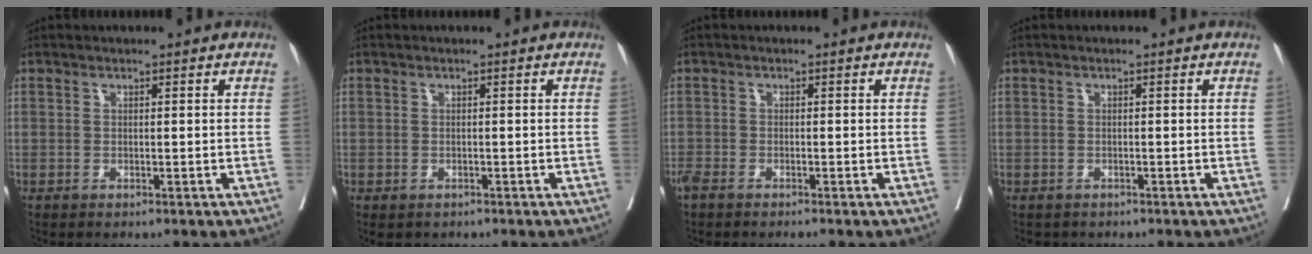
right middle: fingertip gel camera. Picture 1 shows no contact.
{"total": 1.5, "force": [-1.0, 1.0, 0.4], "torque": [-0.009, -0.001, -0.010]}
{"total": 2.8, "force": [-2.3, 0.5, 1.4], "torque": [-0.030, -0.007, -0.042]}
{"total": 1.6, "force": [-1.3, 0.9, 0.1], "torque": [-0.011, -0.002, -0.019]}